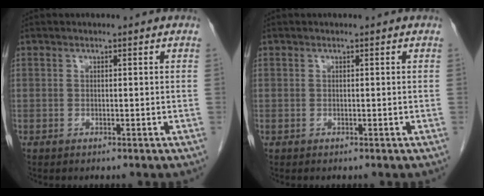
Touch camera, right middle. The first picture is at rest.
{"total": 0.0}